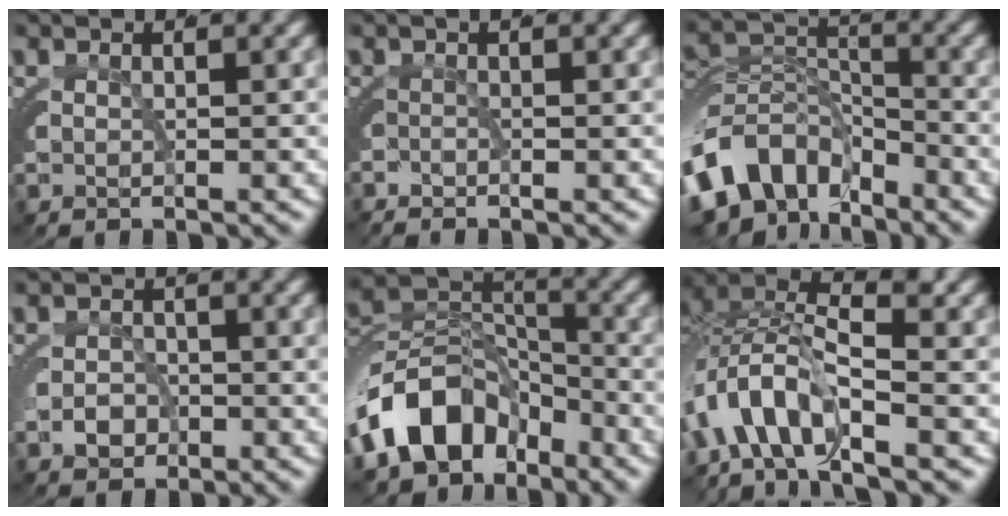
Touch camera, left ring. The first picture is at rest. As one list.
[{"total": 0.9, "force": [-0.9, 0.0, 0.1], "torque": [0.005, 0.006, -0.023]}, {"total": 10.5, "force": [-4.8, 7.6, 5.3], "torque": [-0.097, -0.038, -0.073]}, {"total": 1.5, "force": [-0.9, 1.2, 0.3], "torque": [0.012, 0.002, -0.018]}, {"total": 8.4, "force": [-4.0, 5.6, 4.9], "torque": [-0.075, -0.011, -0.065]}, {"total": 7.3, "force": [-1.5, 4.8, 5.4], "torque": [-0.141, -0.022, -0.019]}]